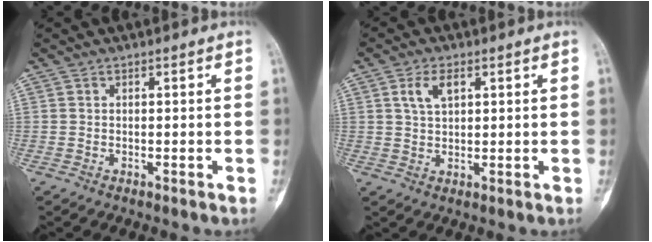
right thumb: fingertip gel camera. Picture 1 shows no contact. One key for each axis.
{"total": 4.5, "fx": 1.8, "fy": 2.5, "fz": 3.3, "tx": -0.056, "ty": 0.000, "tz": 0.035}